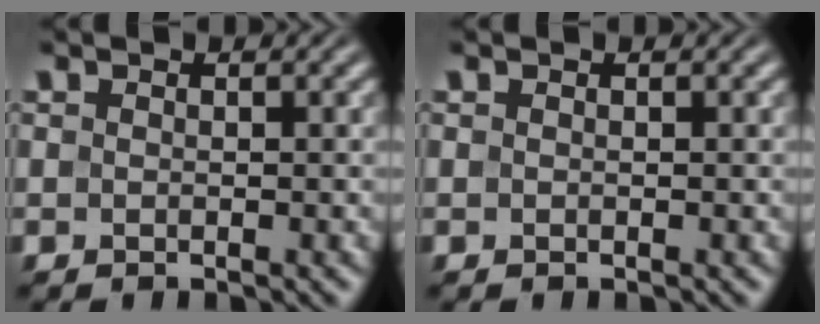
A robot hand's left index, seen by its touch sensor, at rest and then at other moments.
{"total": 0.0}